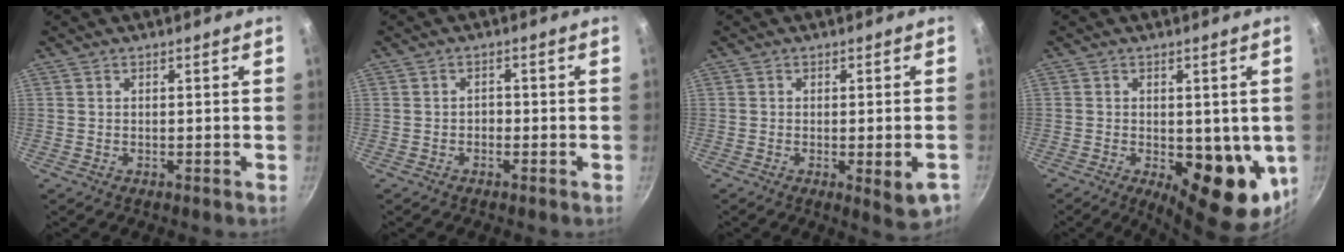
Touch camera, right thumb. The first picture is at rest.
{"total": 1.3, "force": [-0.6, 1.0, 0.6], "torque": [-0.005, 0.008, -0.011]}
{"total": 5.4, "force": [-2.0, 1.4, 4.8], "torque": [-0.054, -0.008, -0.025]}
{"total": 14.6, "force": [-2.7, 7.1, 12.5], "torque": [-0.133, -0.030, -0.025]}